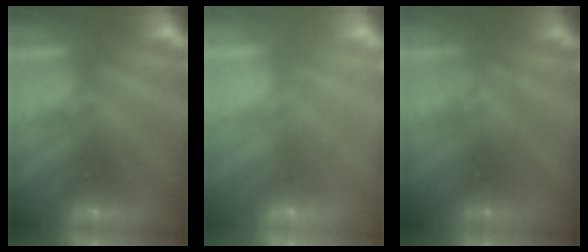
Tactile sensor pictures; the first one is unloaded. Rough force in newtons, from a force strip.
{"total": 9.1}
{"total": 2.8}